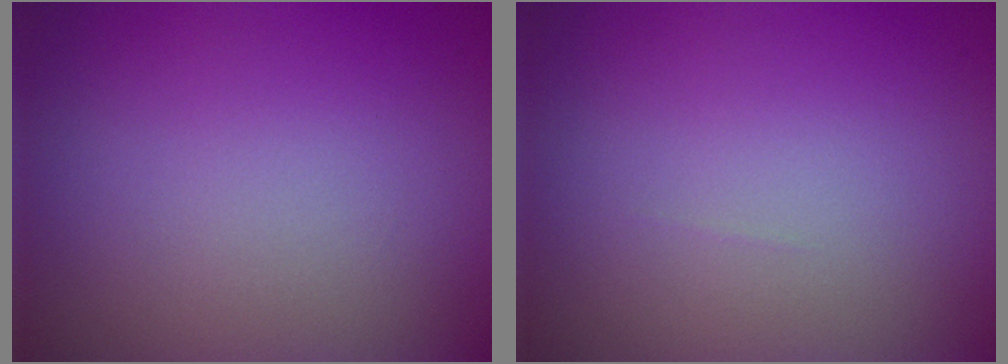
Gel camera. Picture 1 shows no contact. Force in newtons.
{"total": 0.0}